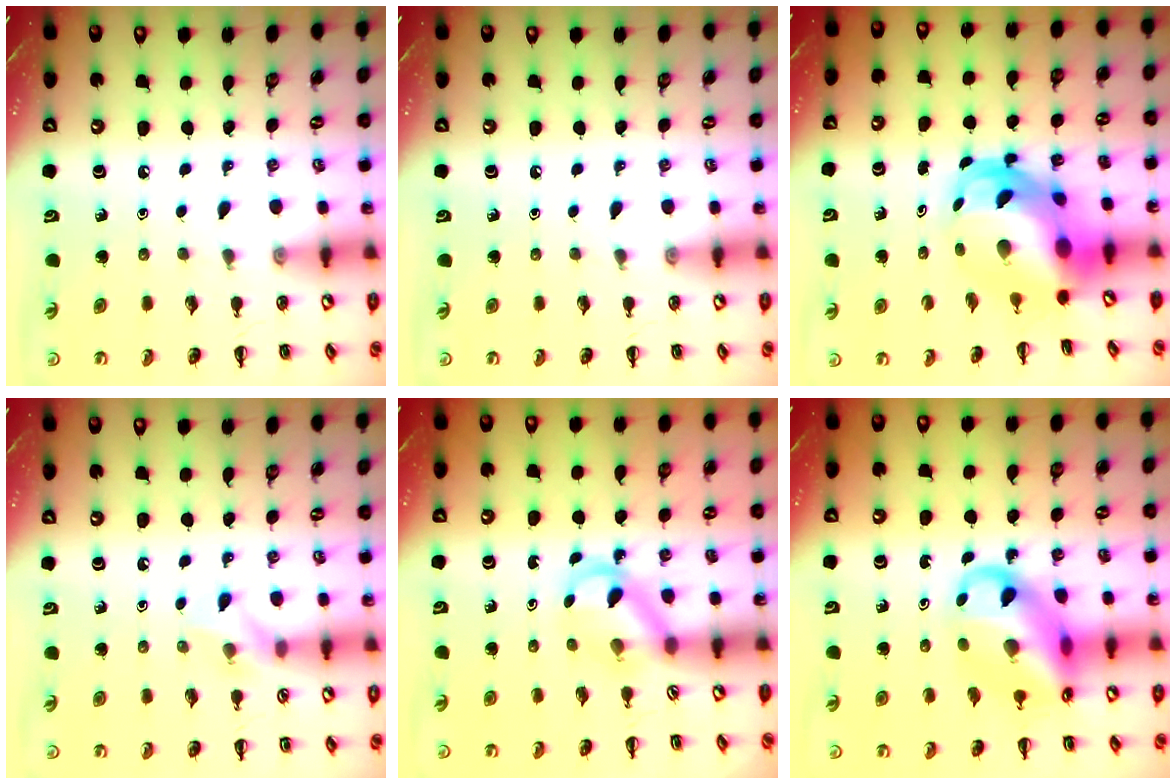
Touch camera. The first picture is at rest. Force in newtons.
{"total": 0.0}
{"total": 6.3, "press": 6.0, "slide": 1.7}
{"total": 5.6, "press": 5.5, "slide": 1.1}
{"total": 3.3, "press": 3.1, "slide": 1.2}
{"total": 15.1, "press": 14.7, "slide": 3.4}